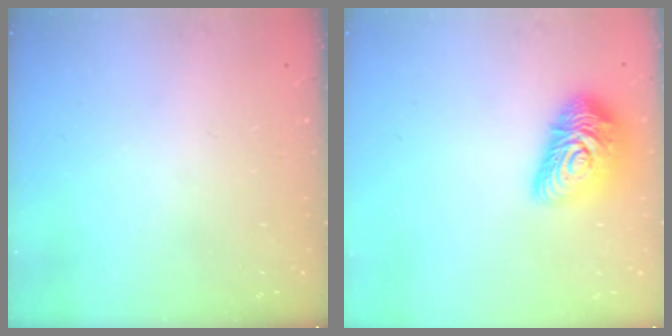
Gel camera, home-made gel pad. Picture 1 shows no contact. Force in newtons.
{"total": 14.8, "press": 14.8, "slide": 0.8}